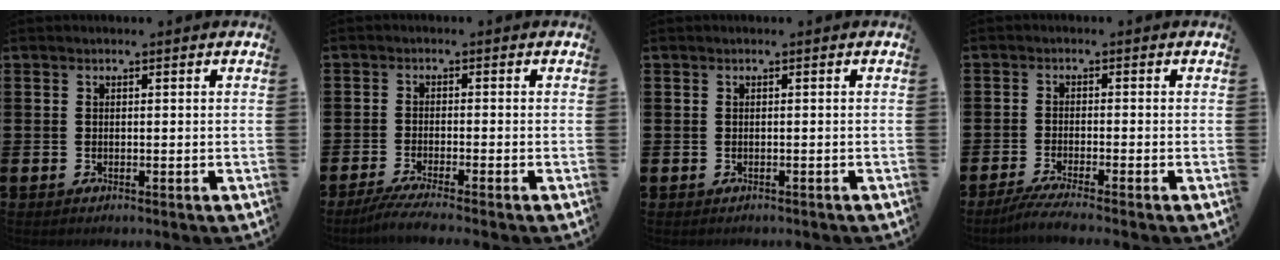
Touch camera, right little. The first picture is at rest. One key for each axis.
{"total": 2.8, "fx": -2.1, "fy": -0.1, "fz": 1.9, "tx": -0.029, "ty": -0.005, "tz": -0.035}
{"total": 0.0}
{"total": 2.6, "fx": -1.9, "fy": -0.1, "fz": 1.7, "tx": -0.027, "ty": -0.003, "tz": -0.033}